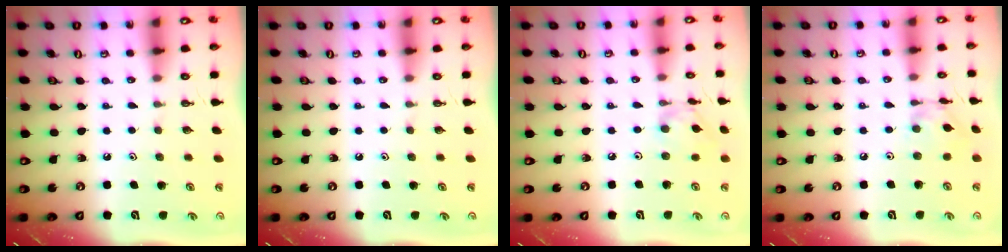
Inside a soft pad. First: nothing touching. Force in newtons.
{"total": 0.0}
{"total": 5.8, "press": 5.8, "slide": 0.3}
{"total": 5.3, "press": 5.3, "slide": 0.2}